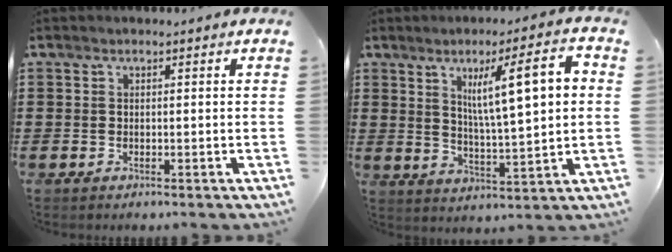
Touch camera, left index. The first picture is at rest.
{"total": 10.3, "force": [3.5, 1.7, 9.6], "torque": [-0.165, -0.008, 0.047]}